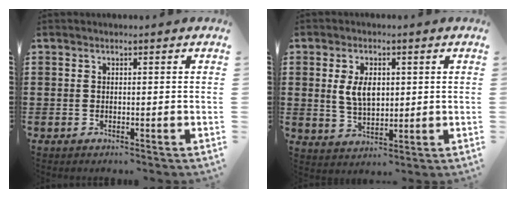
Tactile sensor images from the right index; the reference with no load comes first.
{"total": 5.3, "force": [1.0, 3.2, 4.1], "torque": [-0.086, 0.005, 0.014]}